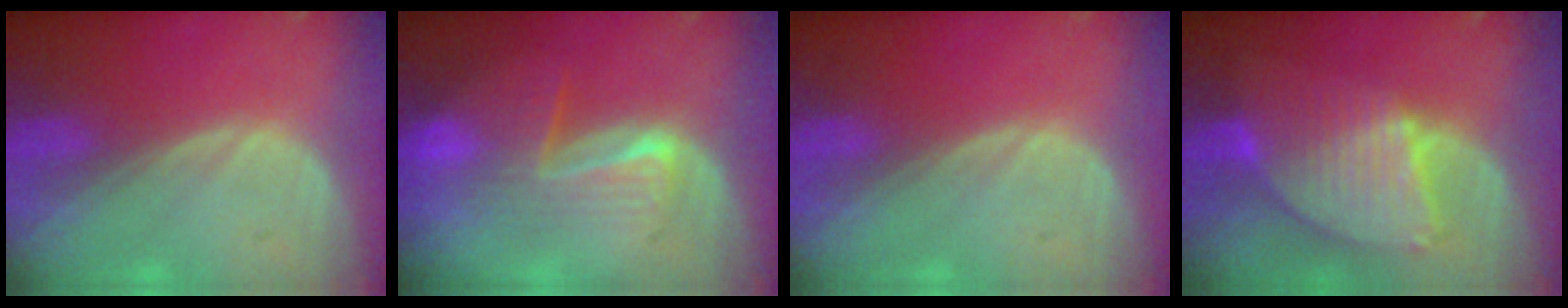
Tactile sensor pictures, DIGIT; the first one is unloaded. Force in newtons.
{"total": 7.1, "press": 6.9, "slide": 1.9}
{"total": 0.0}
{"total": 8.7, "press": 7.6, "slide": 4.2}